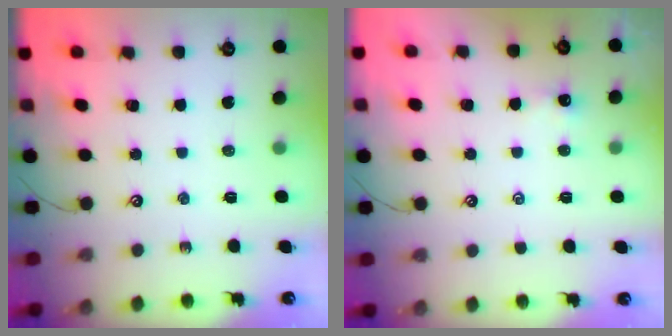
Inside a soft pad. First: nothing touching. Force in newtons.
{"total": 0.0}